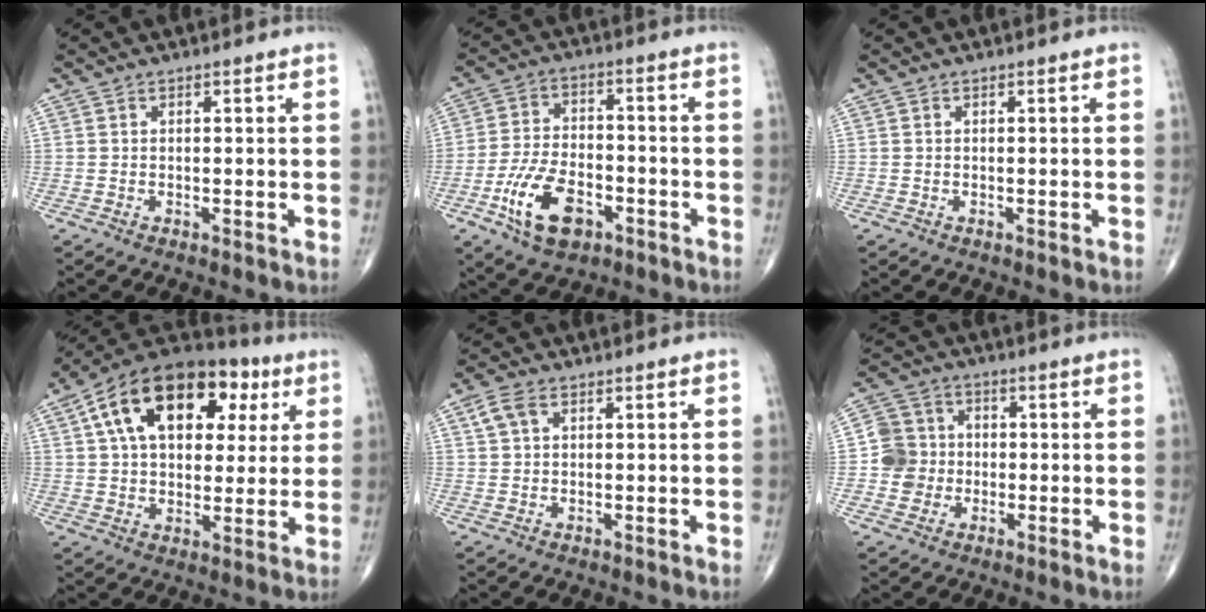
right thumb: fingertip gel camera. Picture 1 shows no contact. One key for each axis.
{"total": 12.3, "fx": -5.4, "fy": 6.8, "fz": 8.8, "tx": -0.156, "ty": 0.019, "tz": -0.096}
{"total": 0.0}
{"total": 23.1, "fx": 8.1, "fy": 13.8, "fz": 16.6, "tx": -0.248, "ty": 0.021, "tz": 0.123}
{"total": 3.5, "fx": 1.4, "fy": 2.1, "fz": 2.4, "tx": -0.051, "ty": 0.011, "tz": 0.031}
{"total": 7.3, "fx": -0.8, "fy": 7.0, "fz": 1.7, "tx": -0.002, "ty": 0.019, "tz": -0.024}